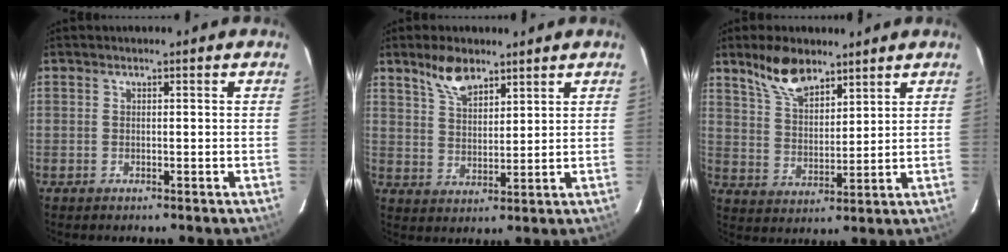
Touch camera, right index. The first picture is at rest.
{"total": 6.9, "force": [5.1, 2.9, 3.6], "torque": [-0.062, 0.005, 0.098]}
{"total": 9.4, "force": [7.0, 4.0, 4.8], "torque": [-0.089, 0.014, 0.138]}